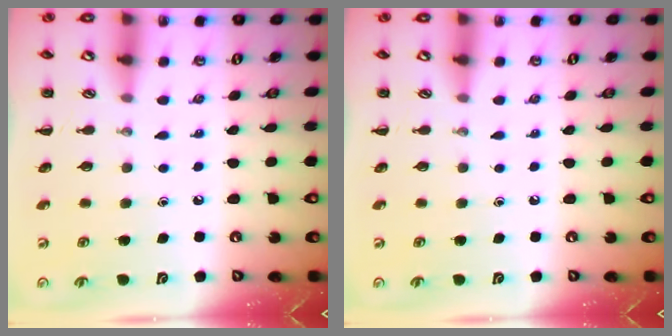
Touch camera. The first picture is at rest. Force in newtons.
{"total": 0.0}